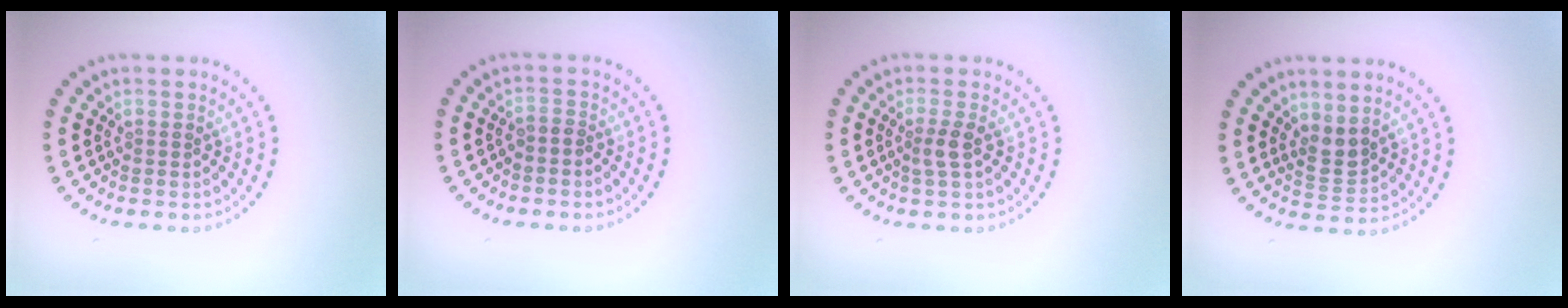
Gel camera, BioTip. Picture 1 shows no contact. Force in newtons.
{"total": 0.9, "press": 0.5, "slide": 0.8}
{"total": 1.7, "press": 1.4, "slide": 0.9}
{"total": 2.0, "press": 1.7, "slide": 1.1}